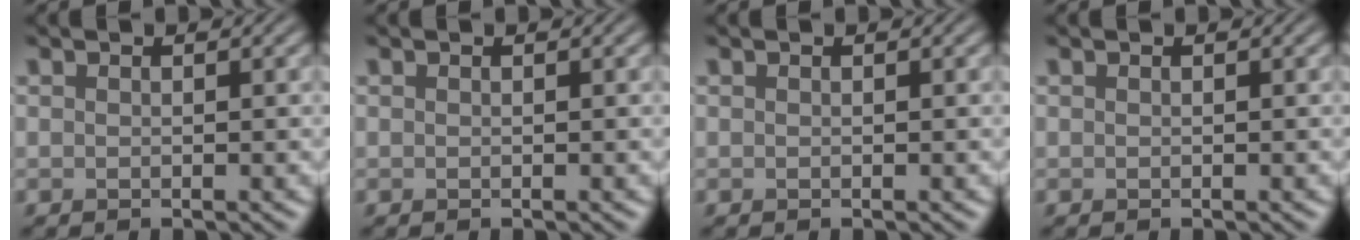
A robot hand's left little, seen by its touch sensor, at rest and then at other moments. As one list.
[{"total": 0.0}, {"total": 0.0}, {"total": 0.0}]